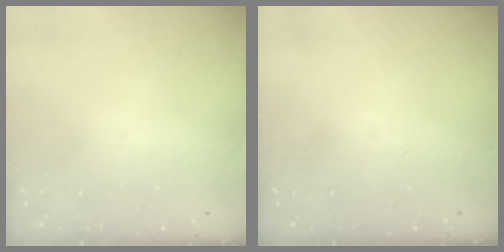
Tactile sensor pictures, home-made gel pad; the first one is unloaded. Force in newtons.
{"total": 0.0}